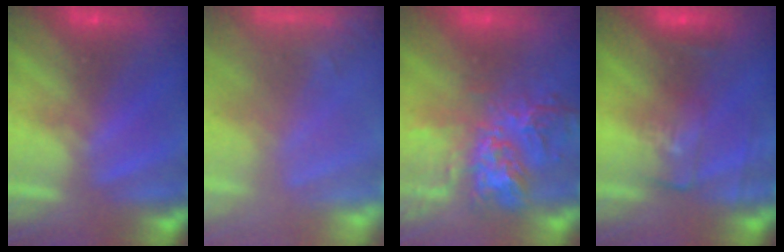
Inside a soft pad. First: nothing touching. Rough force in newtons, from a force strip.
{"total": 6.1}
{"total": 7.5}
{"total": 8.7}